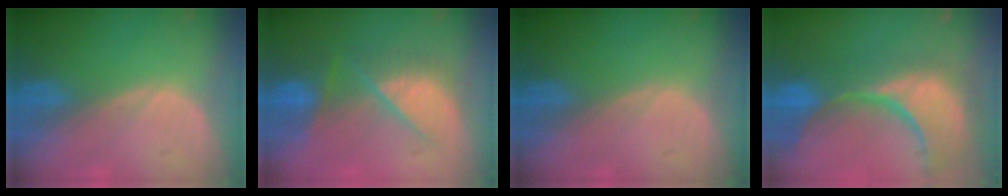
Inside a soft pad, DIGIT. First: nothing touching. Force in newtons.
{"total": 7.8, "press": 7.6, "slide": 2.0}
{"total": 0.0}
{"total": 15.3, "press": 12.2, "slide": 9.3}